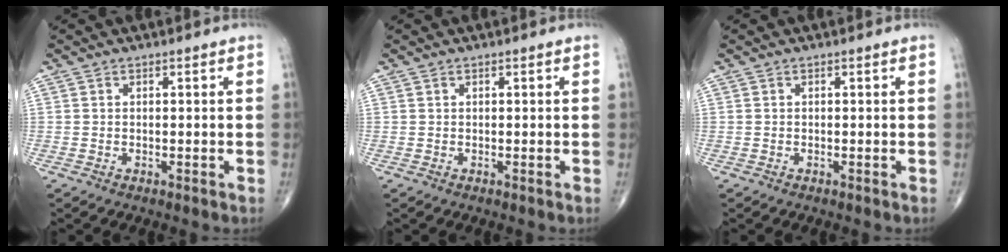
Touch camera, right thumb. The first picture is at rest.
{"total": 0.0}
{"total": 0.0}